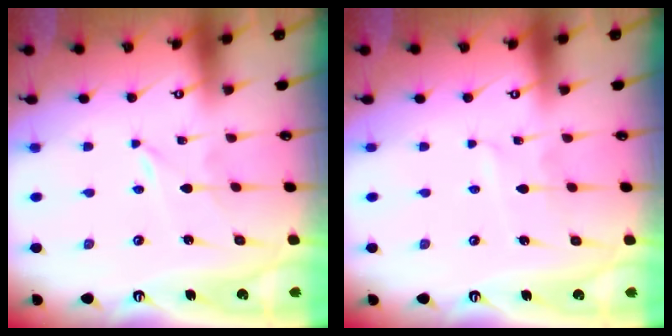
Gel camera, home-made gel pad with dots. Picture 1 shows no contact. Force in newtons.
{"total": 2.5, "press": 2.5, "slide": 0.3}